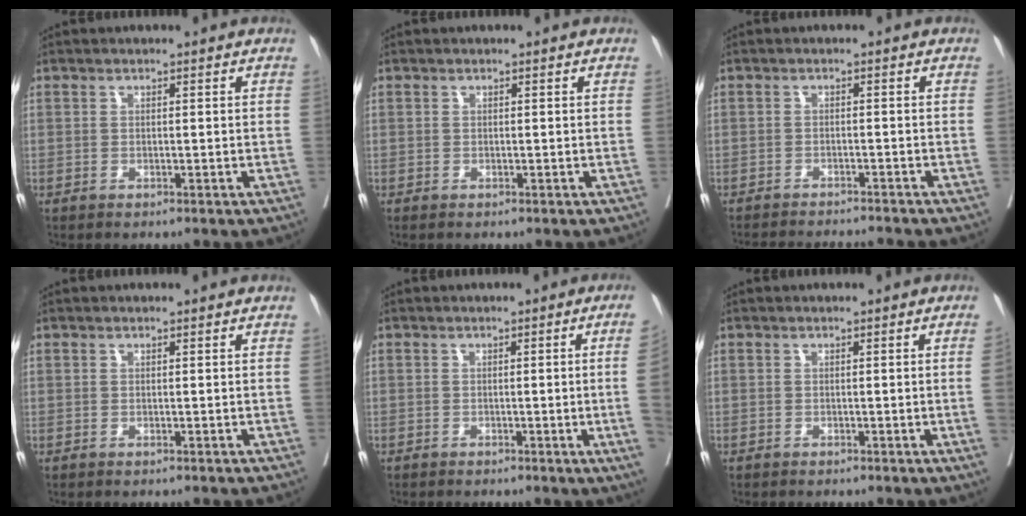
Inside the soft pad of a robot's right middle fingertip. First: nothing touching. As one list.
[{"total": 0.0}, {"total": 9.0, "force": [-8.6, -0.1, 2.4], "torque": [-0.024, -0.010, -0.120]}, {"total": 0.0}, {"total": 5.3, "force": [-0.8, -1.9, 4.9], "torque": [-0.051, -0.011, -0.011]}, {"total": 1.4, "force": [-0.3, -0.5, 1.3], "torque": [-0.013, -0.001, -0.004]}]